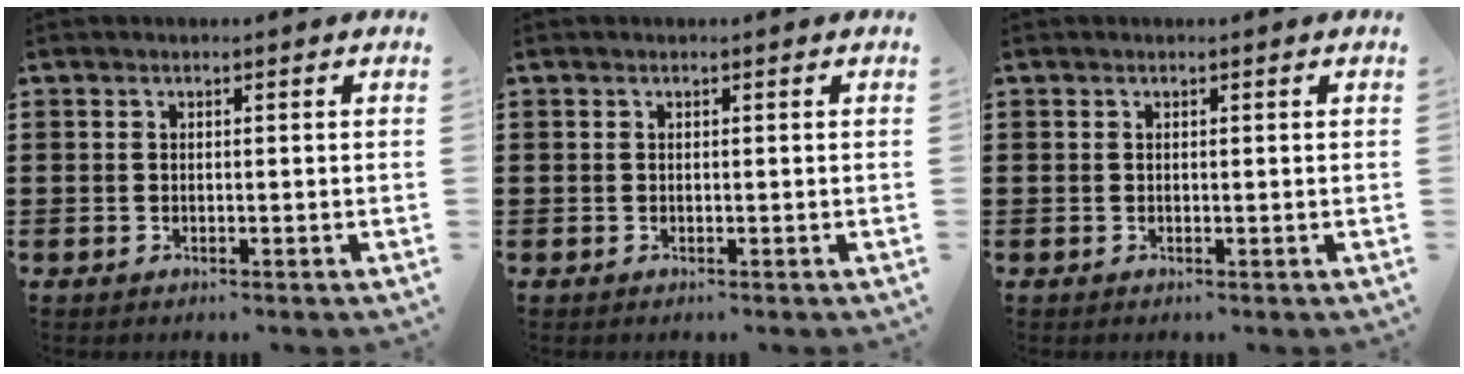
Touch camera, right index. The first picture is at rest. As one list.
[{"total": 0.0}, {"total": 0.0}]